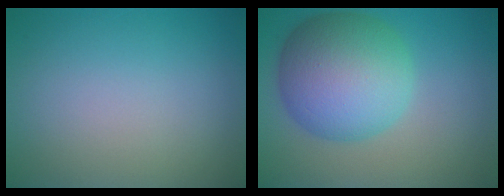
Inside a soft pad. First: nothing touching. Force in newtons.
{"total": 9.7, "press": 9.7, "slide": 0.1}